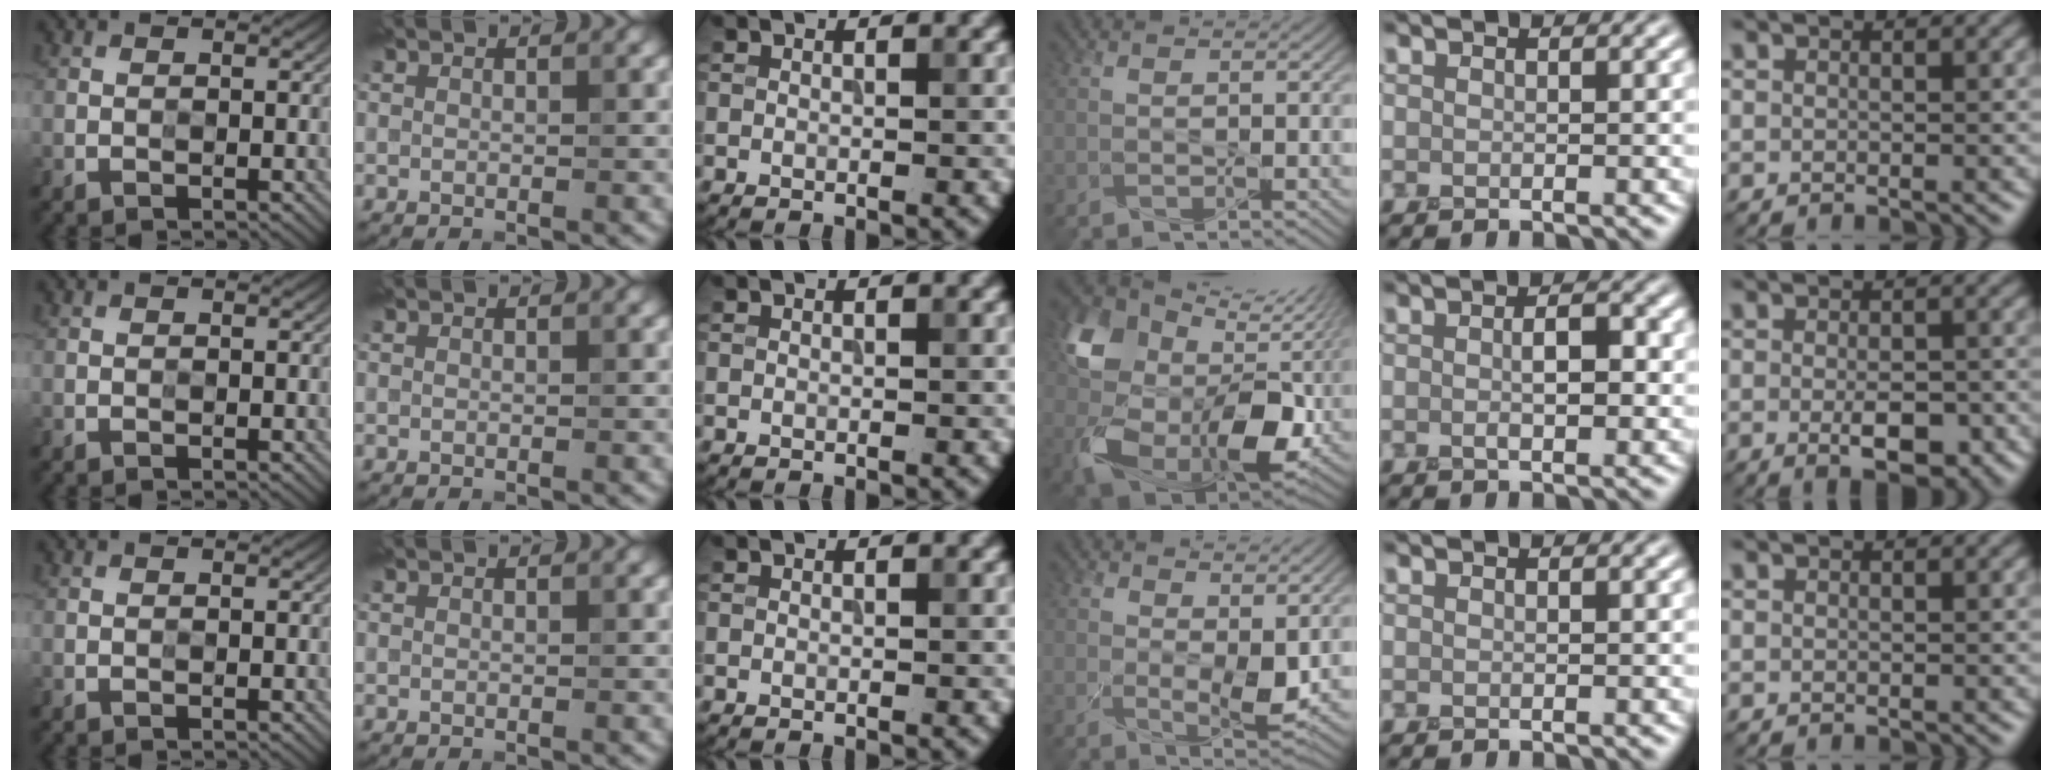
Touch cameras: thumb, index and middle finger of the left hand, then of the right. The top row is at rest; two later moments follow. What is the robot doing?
{"motion": "squeeze", "object": "stress ball aka squeeze ball"}